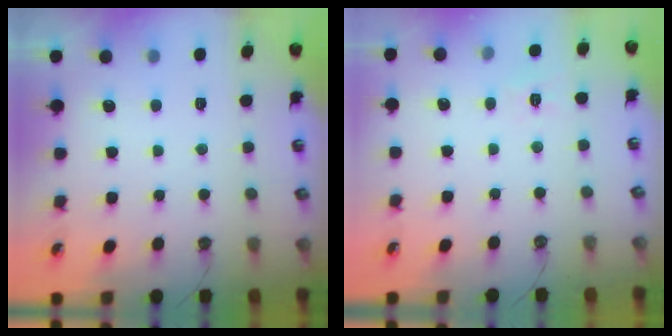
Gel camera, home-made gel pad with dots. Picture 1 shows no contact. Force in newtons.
{"total": 2.8, "press": 2.8, "slide": 0.5}